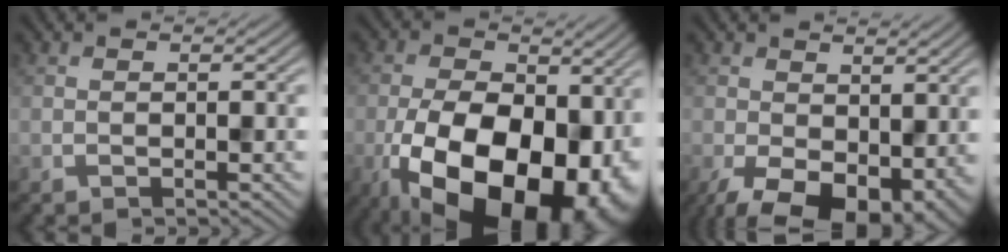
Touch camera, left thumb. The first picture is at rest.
{"total": 20.6, "force": [-6.2, 12.1, 15.5], "torque": [-0.253, -0.034, -0.083]}
{"total": 11.7, "force": [-3.5, 7.0, 8.7], "torque": [-0.161, -0.042, -0.040]}